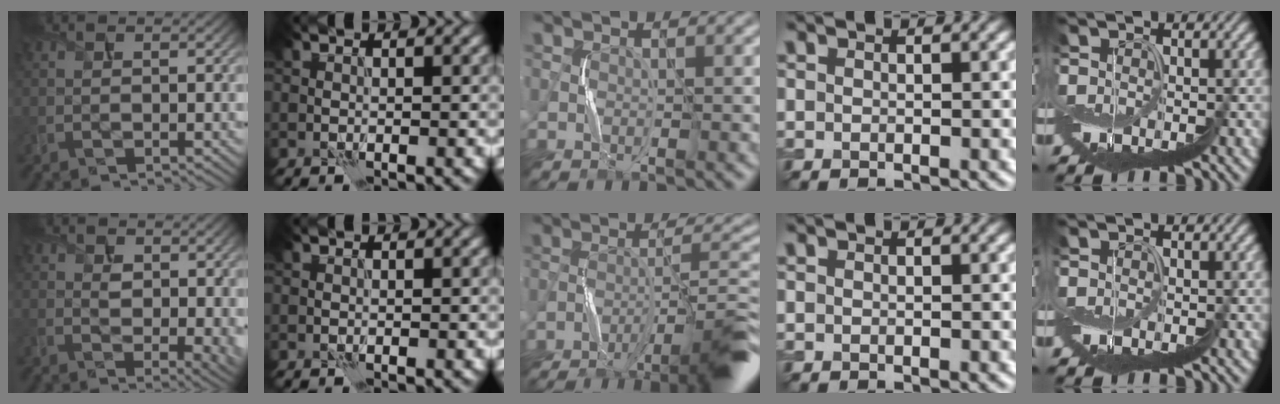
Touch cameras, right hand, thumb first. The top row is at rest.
{"thumb": {"total": 4.6, "force": [1.3, 2.6, 3.6], "torque": [-0.056, -0.007, 0.029]}, "middle": {"total": 9.7, "force": [-6.7, 1.0, 6.9], "torque": [-0.089, 0.017, -0.108]}}